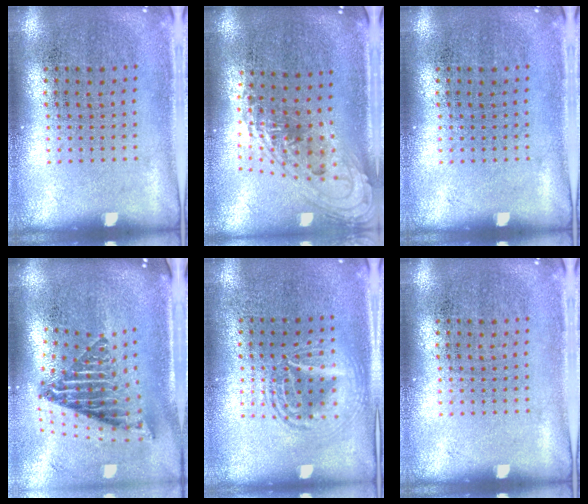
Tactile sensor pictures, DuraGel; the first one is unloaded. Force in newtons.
{"total": 1.5, "press": 1.2, "slide": 1.0}
{"total": 0.0}
{"total": 2.6, "press": 1.6, "slide": 2.0}
{"total": 1.7, "press": 1.7, "slide": 0.2}
{"total": 0.0}